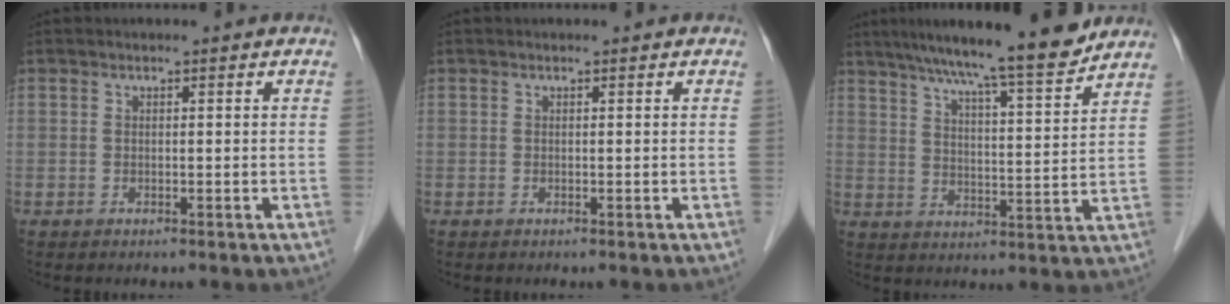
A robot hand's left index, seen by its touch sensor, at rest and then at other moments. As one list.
[{"total": 0.0}, {"total": 14.0, "force": [12.2, 0.0, 7.0], "torque": [-0.107, 0.000, 0.179]}]